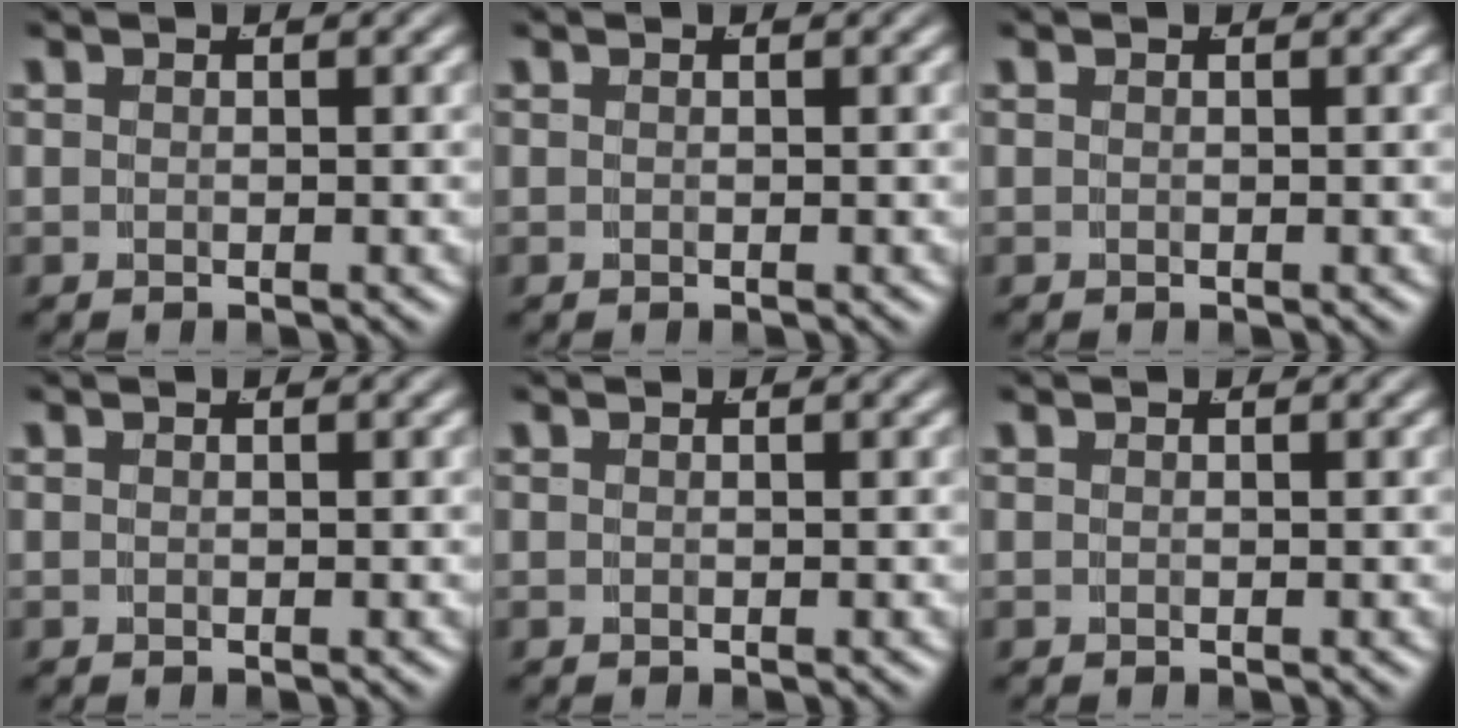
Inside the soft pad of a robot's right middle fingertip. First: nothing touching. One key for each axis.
{"total": 0.0}
{"total": 0.0}
{"total": 0.0}
{"total": 0.0}
{"total": 0.0}